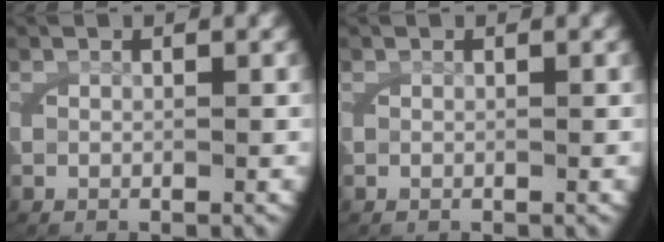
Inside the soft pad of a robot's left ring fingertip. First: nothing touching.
{"total": 0.0}